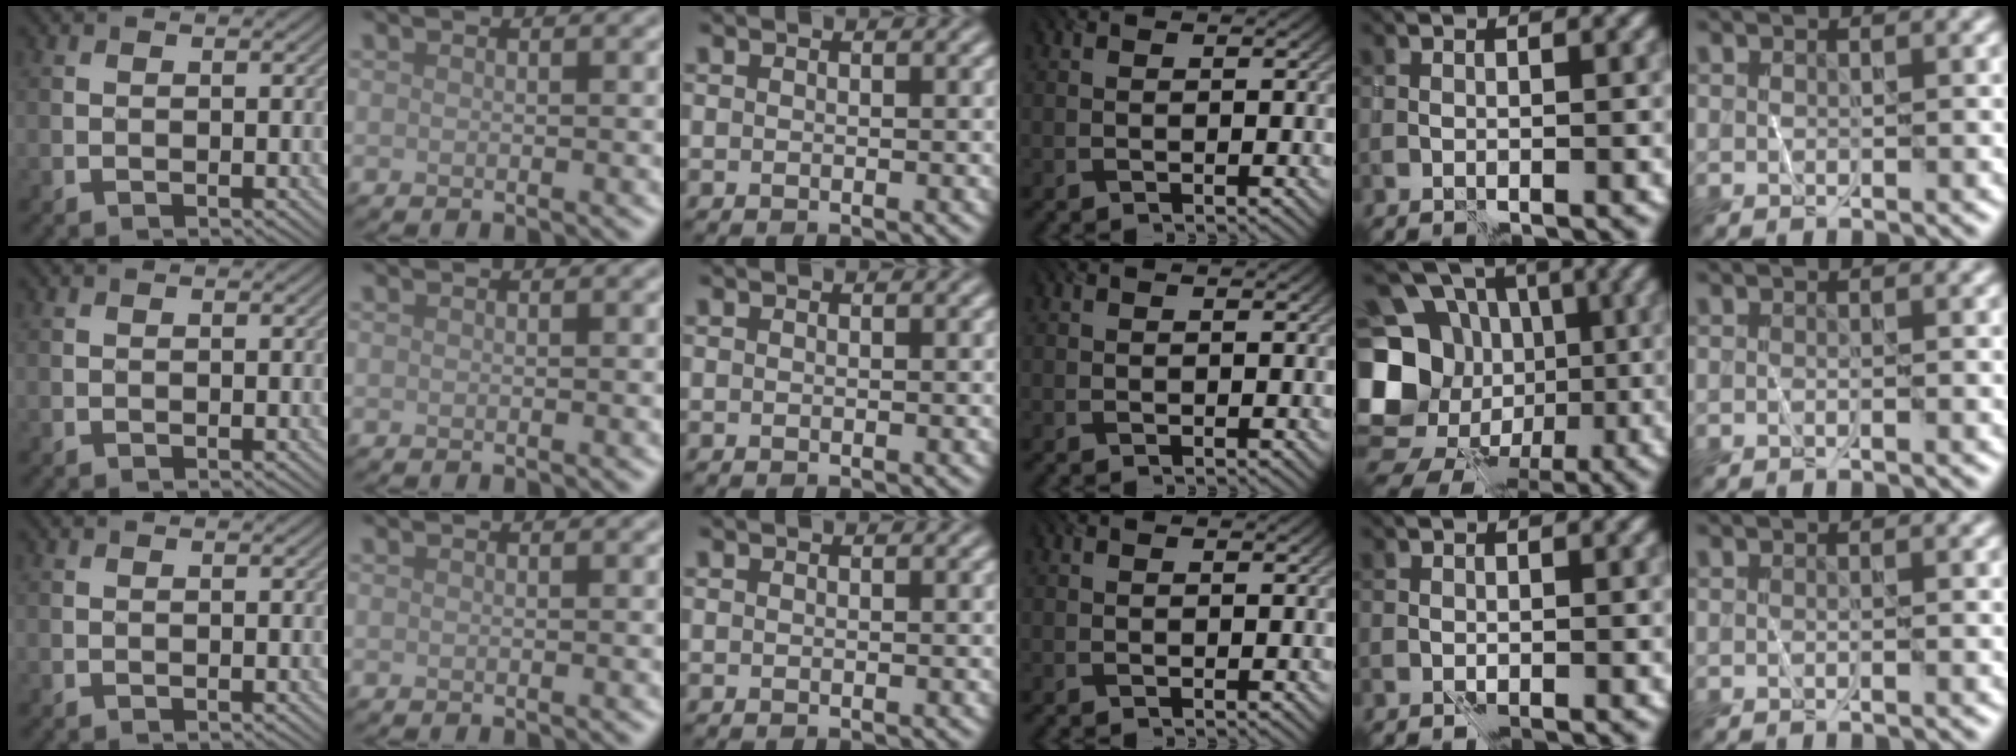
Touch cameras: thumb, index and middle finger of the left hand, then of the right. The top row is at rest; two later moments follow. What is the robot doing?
{"motion": "wrap", "object": "plastic wrap"}